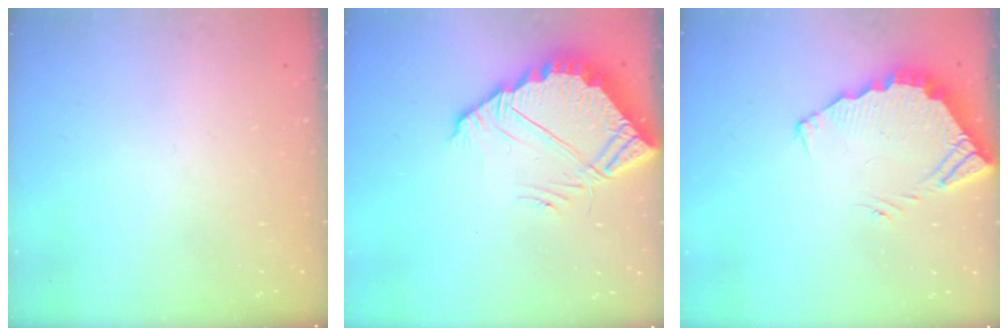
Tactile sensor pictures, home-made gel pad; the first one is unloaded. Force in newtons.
{"total": 6.1, "press": 6.1, "slide": 0.3}
{"total": 4.8, "press": 4.7, "slide": 0.7}